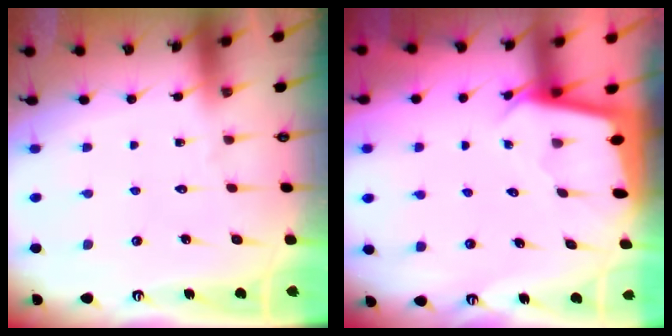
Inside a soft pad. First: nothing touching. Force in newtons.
{"total": 2.0, "press": 2.0, "slide": 0.1}